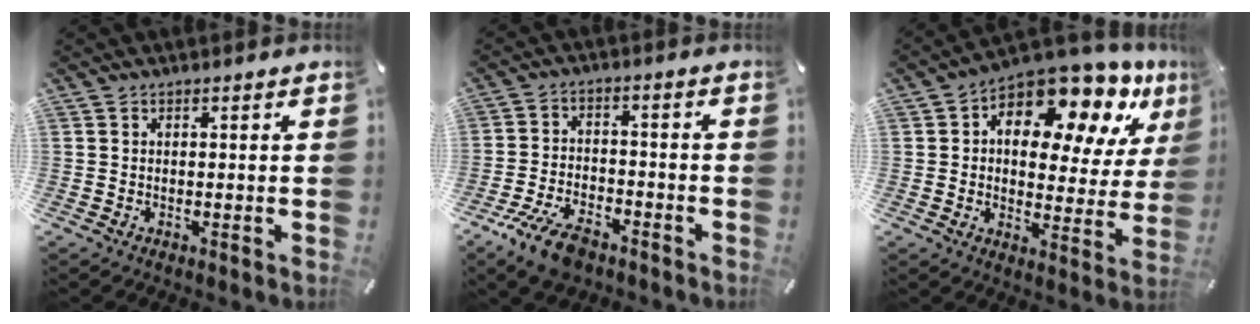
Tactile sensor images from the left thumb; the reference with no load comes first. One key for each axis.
{"total": 9.5, "fx": -6.3, "fy": 4.4, "fz": 5.6, "tx": -0.116, "ty": 0.027, "tz": -0.118}
{"total": 14.9, "fx": 10.0, "fy": 7.7, "fz": 8.0, "tx": -0.117, "ty": -0.084, "tz": 0.168}